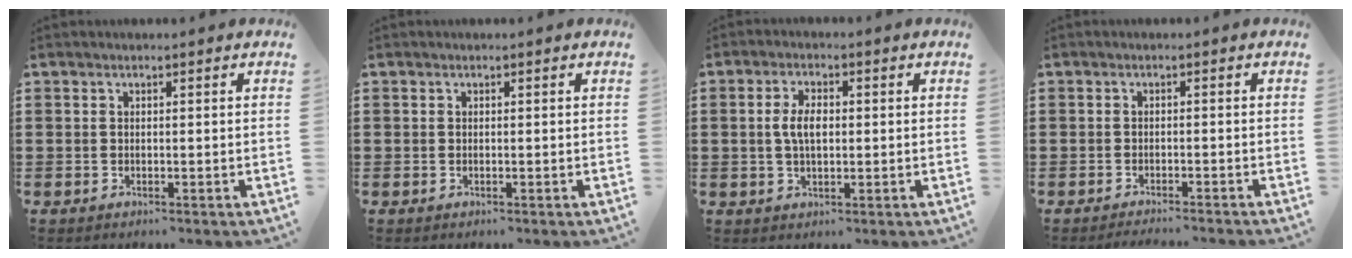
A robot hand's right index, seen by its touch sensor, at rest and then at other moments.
{"total": 0.0}
{"total": 4.1, "force": [0.2, 2.0, 3.6], "torque": [-0.079, 0.004, -0.001]}
{"total": 1.6, "force": [-1.5, -0.3, 0.2], "torque": [-0.003, 0.002, -0.031]}